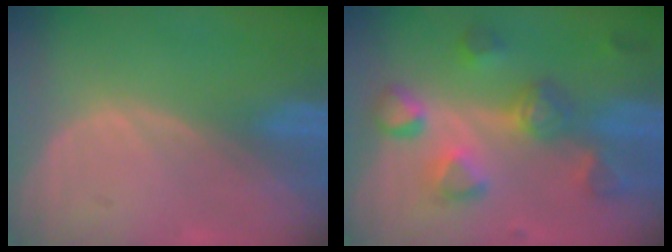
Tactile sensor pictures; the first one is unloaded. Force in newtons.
{"total": 8.2, "press": 8.0, "slide": 1.9}